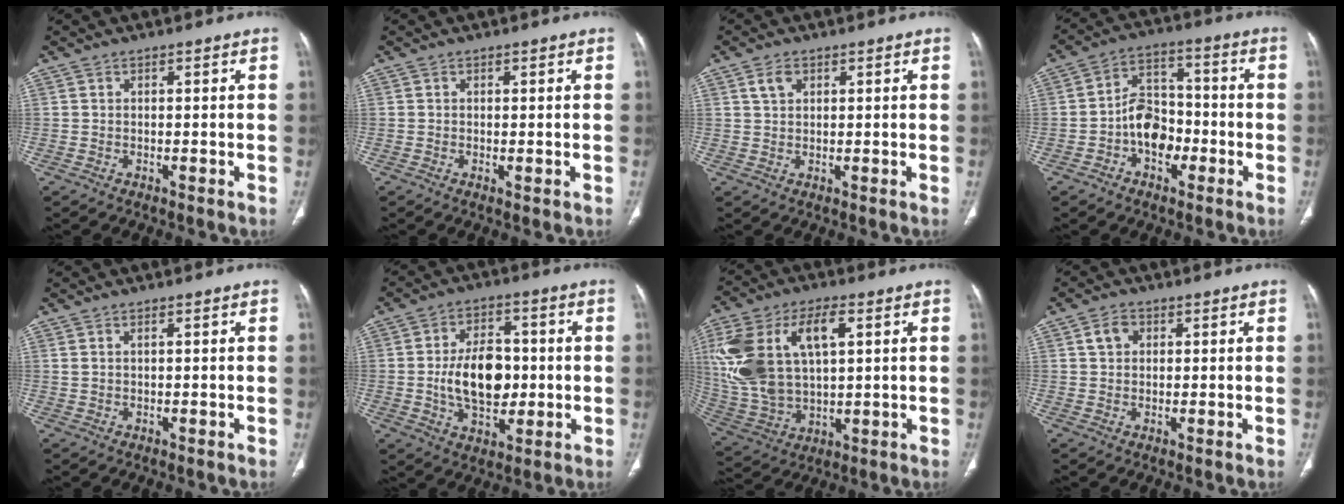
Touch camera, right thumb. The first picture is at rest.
{"total": 0.6, "force": [-0.1, 0.2, 0.5], "torque": [-0.014, -0.003, -0.001]}
{"total": 2.7, "force": [1.3, 1.8, 1.5], "torque": [-0.024, -0.001, 0.028]}
{"total": 9.1, "force": [-2.9, 6.5, 5.7], "torque": [-0.065, 0.040, -0.059]}
{"total": 0.9, "force": [0.4, 0.3, 0.8], "torque": [-0.024, 0.009, 0.015]}
{"total": 12.8, "force": [-0.5, 8.2, 9.8], "torque": [-0.135, 0.009, -0.003]}
{"total": 21.5, "force": [5.6, 11.7, 17.2], "torque": [-0.364, 0.003, 0.111]}
{"total": 3.2, "force": [1.1, 2.5, 1.7], "torque": [-0.022, 0.004, 0.021]}